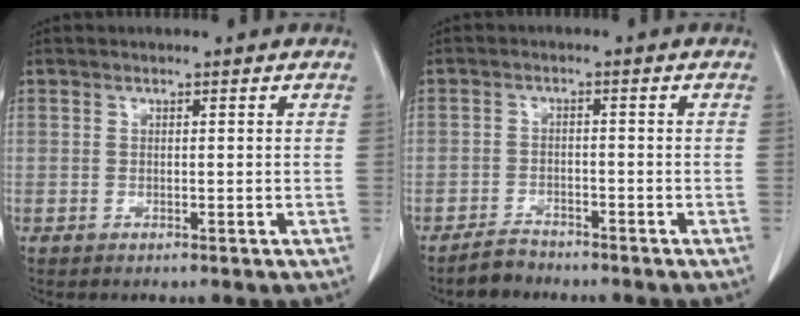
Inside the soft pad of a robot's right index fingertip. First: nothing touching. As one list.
[{"total": 3.2, "force": [-2.9, 1.4, 0.3], "torque": [-0.013, 0.001, -0.049]}]